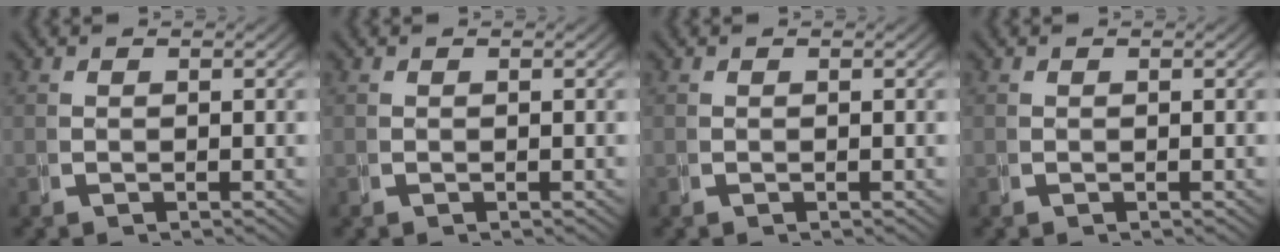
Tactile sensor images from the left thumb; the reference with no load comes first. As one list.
[{"total": 0.0}, {"total": 0.0}, {"total": 0.0}]